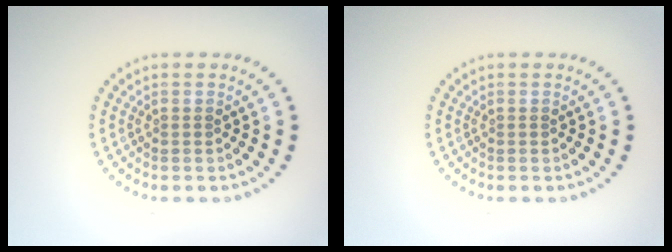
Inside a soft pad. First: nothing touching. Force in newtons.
{"total": 0.0}